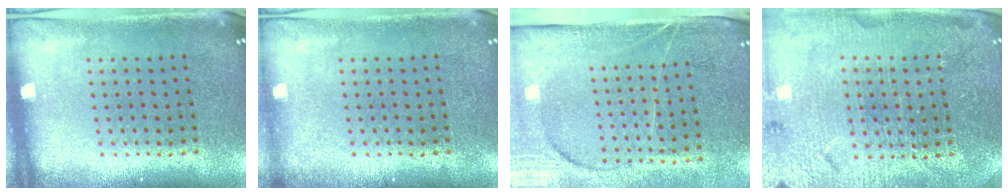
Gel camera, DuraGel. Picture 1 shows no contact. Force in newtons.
{"total": 0.6, "press": 0.6, "slide": 0.2}
{"total": 3.8, "press": 3.3, "slide": 2.0}
{"total": 4.0, "press": 3.8, "slide": 1.0}